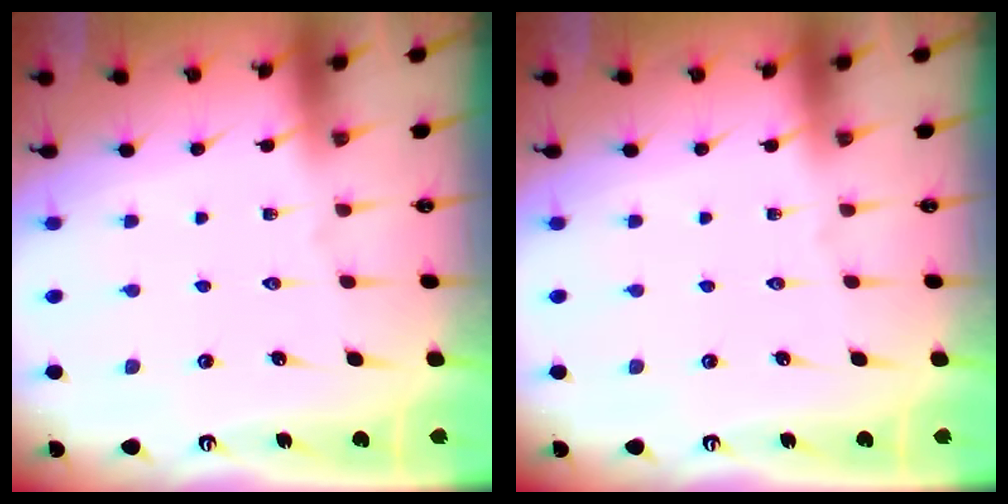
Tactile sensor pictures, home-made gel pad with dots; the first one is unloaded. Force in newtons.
{"total": 0.0}